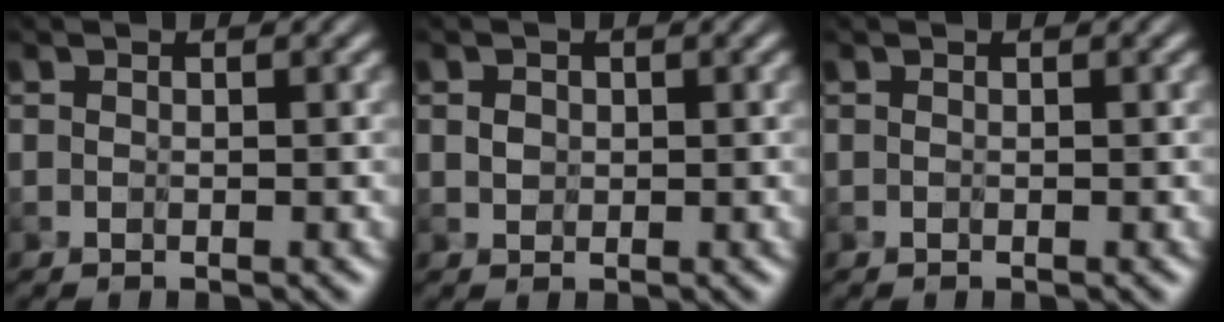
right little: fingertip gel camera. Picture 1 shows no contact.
{"total": 1.0, "force": [0.1, 0.9, 0.5], "torque": [-0.009, -0.001, 0.004]}
{"total": 0.0}